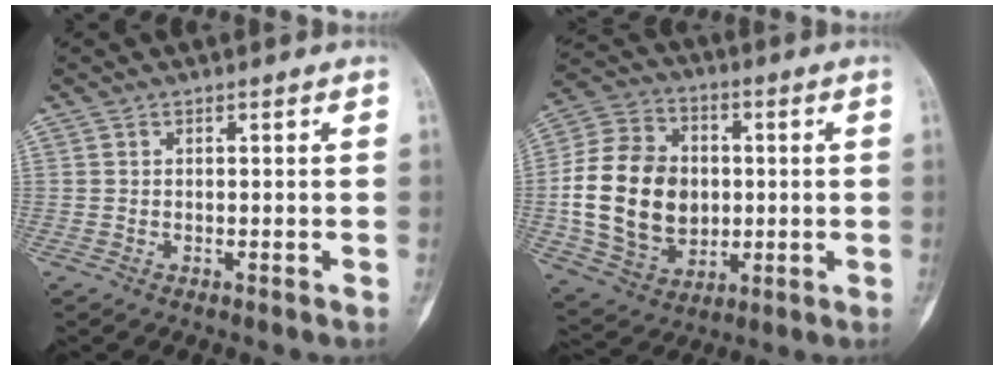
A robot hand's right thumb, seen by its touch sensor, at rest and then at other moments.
{"total": 19.7, "force": [-0.3, 15.1, 12.6], "torque": [-0.214, 0.014, 0.004]}